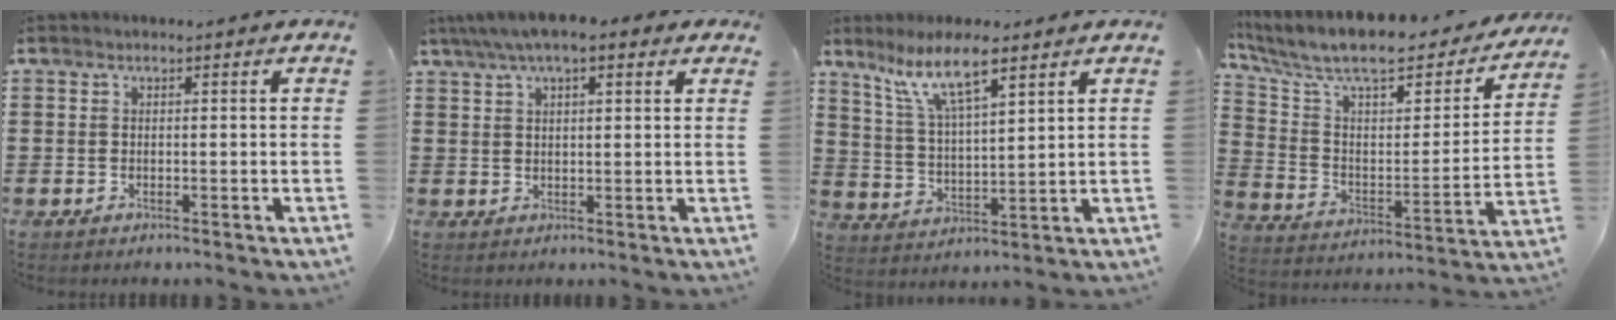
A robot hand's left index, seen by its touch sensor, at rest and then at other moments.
{"total": 5.1, "force": [3.3, 2.0, 3.4], "torque": [-0.073, 0.007, 0.058]}
{"total": 9.3, "force": [6.4, 2.0, 6.5], "torque": [-0.141, -0.010, 0.113]}
{"total": 10.1, "force": [8.2, 2.5, 5.3], "torque": [-0.139, -0.054, 0.139]}